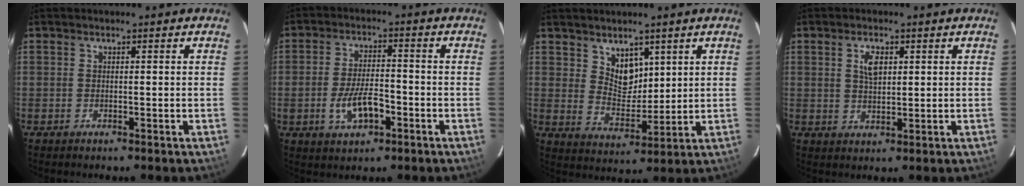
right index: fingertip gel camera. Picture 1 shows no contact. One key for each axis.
{"total": 7.7, "fx": -2.9, "fy": 3.4, "fz": 6.3, "tx": -0.128, "ty": 0.000, "tz": -0.046}
{"total": 6.2, "fx": 3.8, "fy": 4.0, "fz": 2.9, "tx": -0.038, "ty": 0.001, "tz": 0.076}
{"total": 3.9, "fx": 1.3, "fy": 2.1, "fz": 3.1, "tx": -0.054, "ty": 0.006, "tz": 0.026}